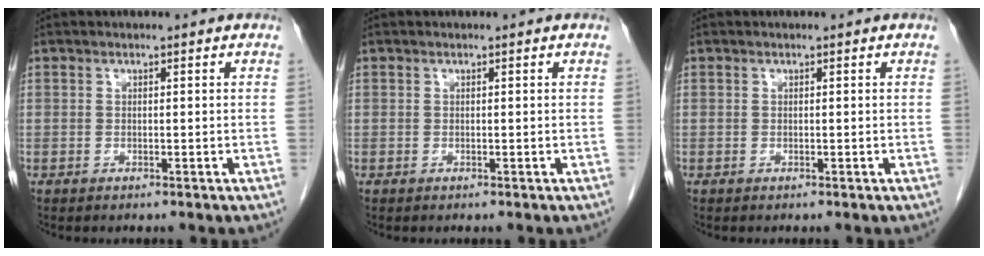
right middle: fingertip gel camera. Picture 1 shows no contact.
{"total": 0.0}
{"total": 0.0}